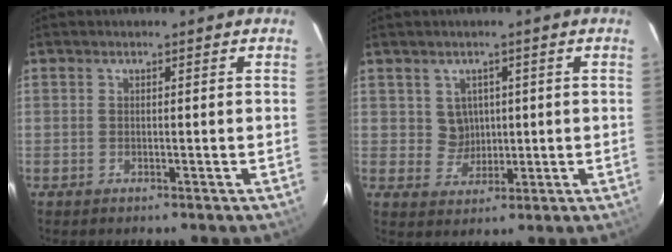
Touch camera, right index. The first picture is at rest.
{"total": 3.9, "force": [1.3, 3.7, 0.3], "torque": [-0.004, 0.011, 0.029]}